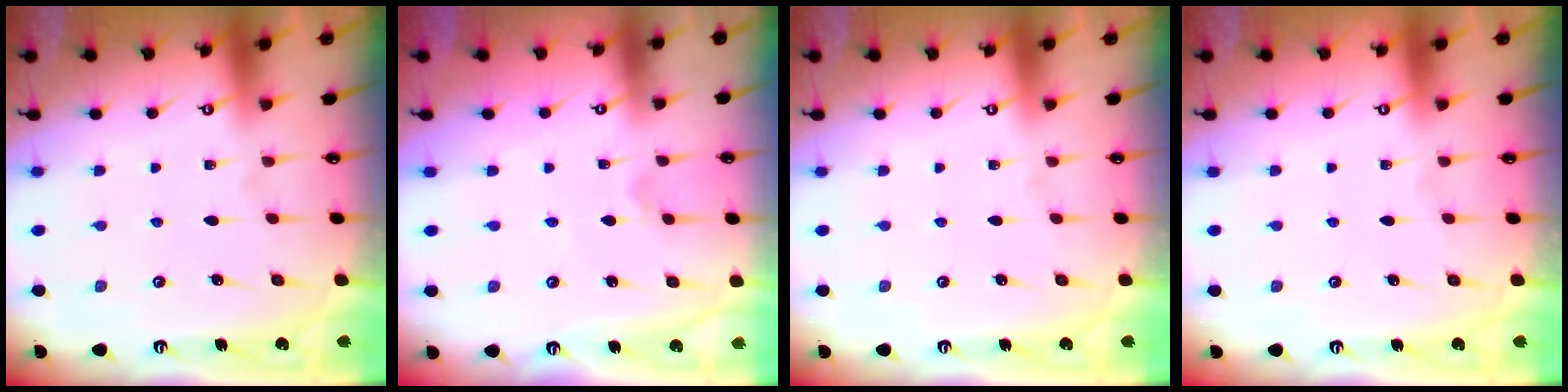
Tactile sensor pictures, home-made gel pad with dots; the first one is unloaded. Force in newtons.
{"total": 1.8, "press": 1.8, "slide": 0.4}
{"total": 0.0}
{"total": 0.0}